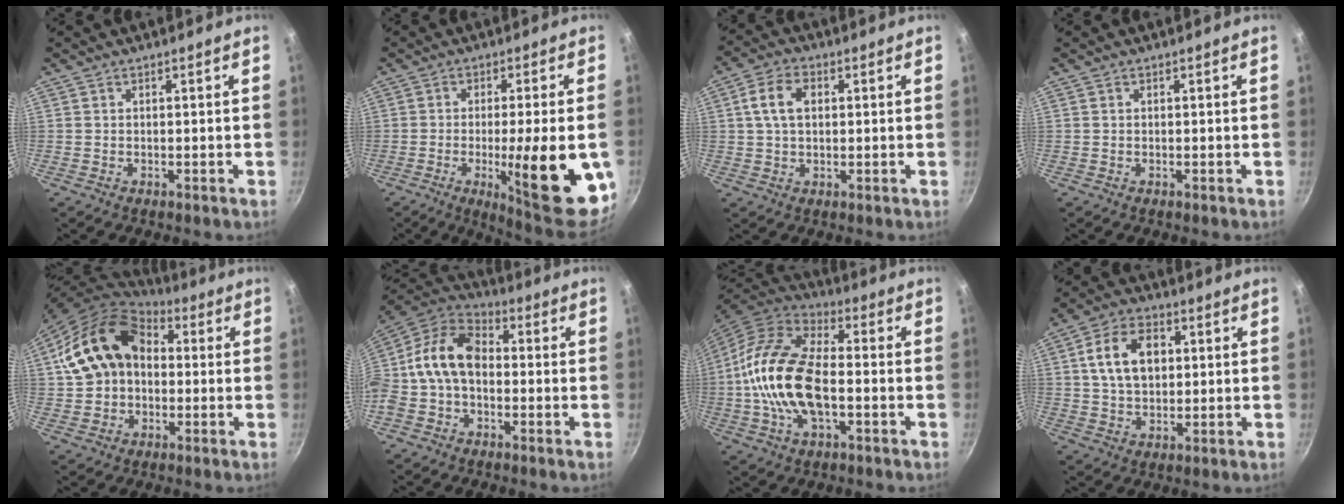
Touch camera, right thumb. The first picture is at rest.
{"total": 19.3, "force": [-4.5, 4.3, 18.2], "torque": [-0.232, -0.004, -0.054]}
{"total": 7.1, "force": [1.5, 4.7, 5.2], "torque": [-0.089, 0.012, 0.021]}
{"total": 0.0}
{"total": 17.3, "force": [2.3, 13.0, 11.2], "torque": [-0.184, 0.038, 0.030]}
{"total": 13.3, "force": [-0.5, 9.3, 9.5], "torque": [-0.158, 0.044, -0.030]}
{"total": 19.3, "force": [-2.3, 10.3, 16.2], "torque": [-0.300, 0.034, -0.055]}
{"total": 11.4, "force": [2.3, 7.7, 8.0], "torque": [-0.122, 0.009, 0.035]}